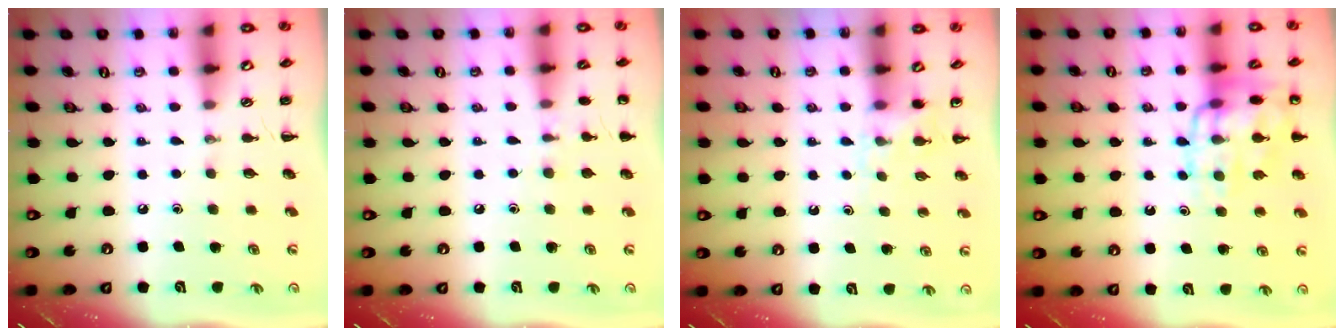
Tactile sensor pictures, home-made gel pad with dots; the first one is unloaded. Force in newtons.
{"total": 5.8, "press": 5.6, "slide": 1.5}
{"total": 5.1, "press": 4.8, "slide": 1.5}
{"total": 14.0, "press": 13.9, "slide": 1.2}